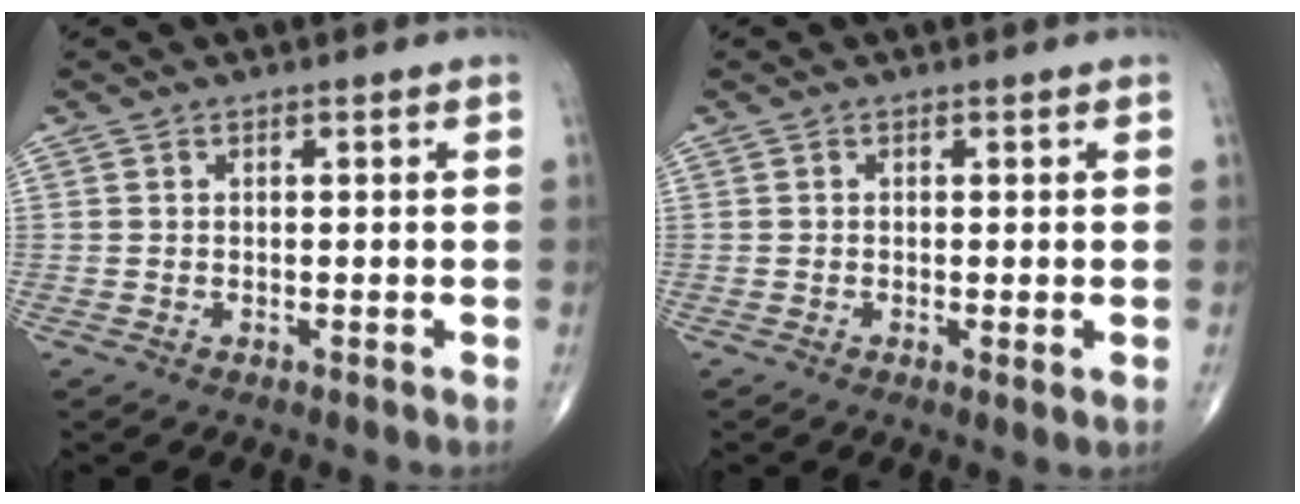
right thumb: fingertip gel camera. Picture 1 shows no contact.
{"total": 1.1, "force": [-0.2, 0.2, 1.1], "torque": [-0.022, -0.005, -0.006]}